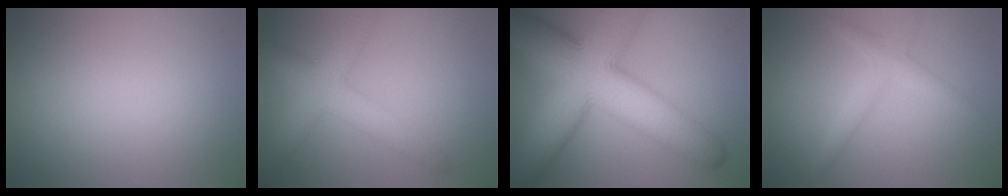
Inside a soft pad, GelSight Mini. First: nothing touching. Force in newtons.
{"total": 4.9, "press": 4.9, "slide": 0.2}
{"total": 14.5, "press": 14.5, "slide": 0.2}
{"total": 2.2, "press": 2.2, "slide": 0.1}